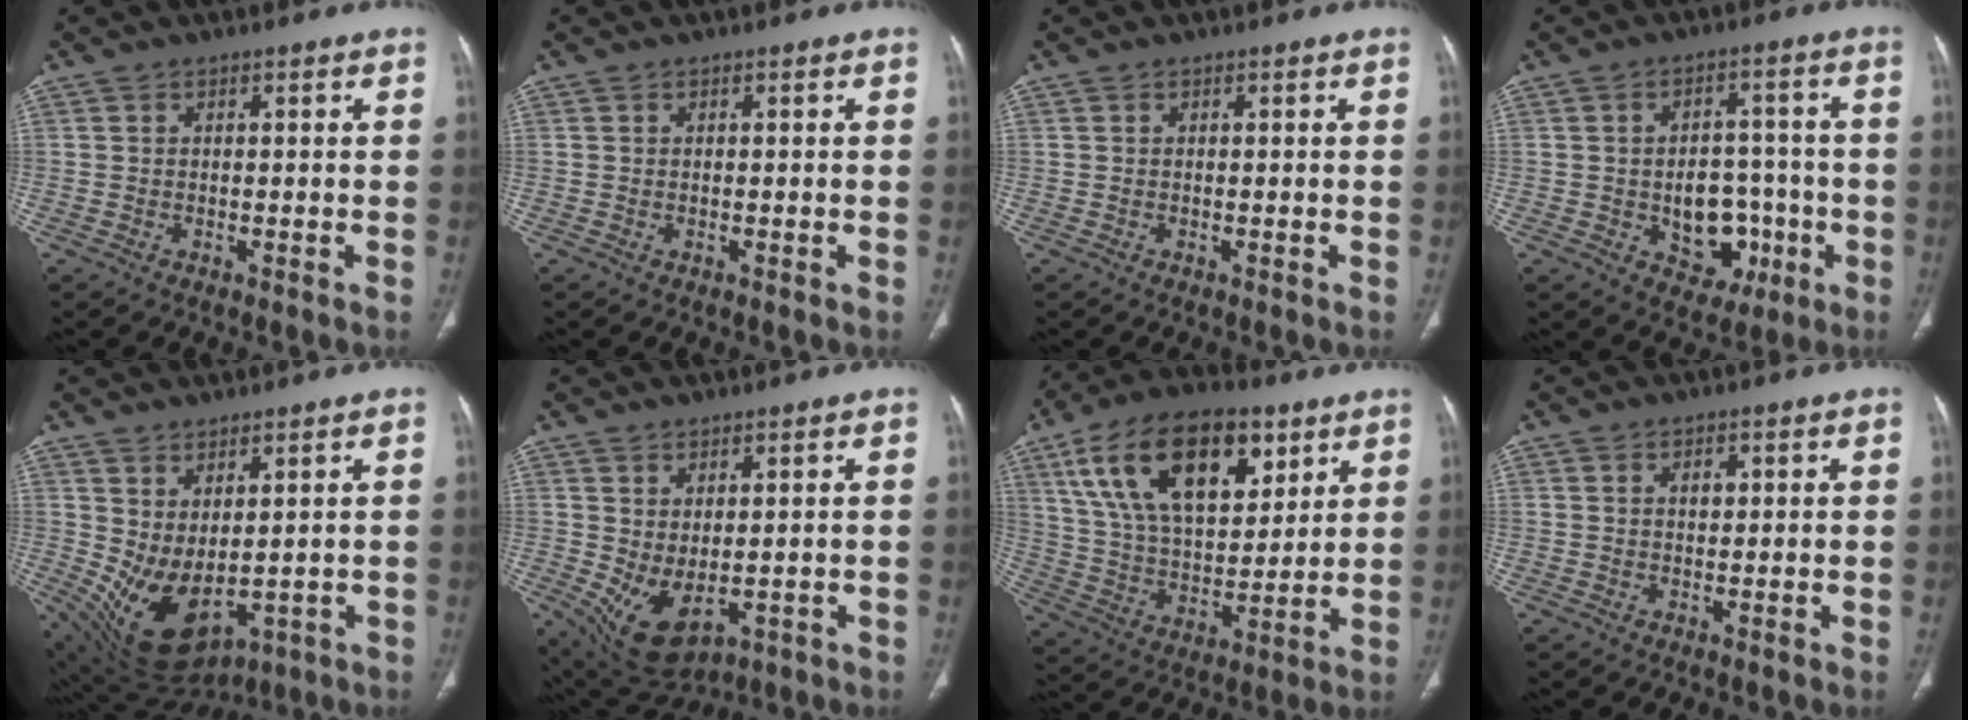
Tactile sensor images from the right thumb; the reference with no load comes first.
{"total": 0.0}
{"total": 0.0}
{"total": 10.4, "force": [-2.5, 7.7, 6.5], "torque": [-0.050, 0.028, -0.022]}
{"total": 11.7, "force": [0.1, 6.2, 10.0], "torque": [-0.172, -0.021, 0.039]}
{"total": 8.7, "force": [-0.9, 4.7, 7.2], "torque": [-0.122, -0.006, 0.013]}
{"total": 23.1, "force": [10.9, 12.2, 16.4], "torque": [-0.258, -0.025, 0.196]}
{"total": 1.4, "force": [0.5, 0.9, 1.0], "torque": [-0.009, 0.000, 0.008]}